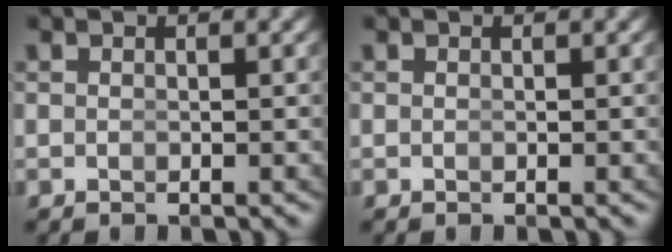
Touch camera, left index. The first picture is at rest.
{"total": 0.0}